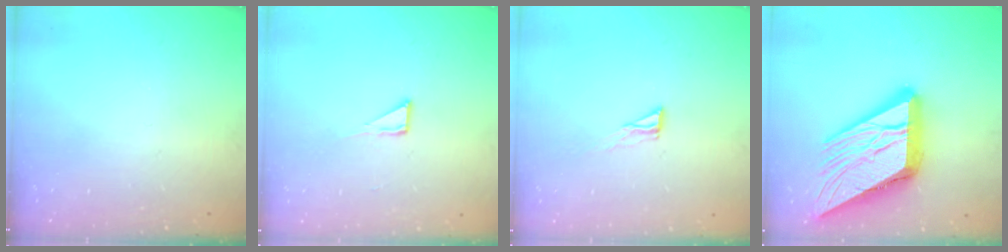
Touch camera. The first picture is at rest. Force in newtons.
{"total": 3.4, "press": 3.4, "slide": 0.3}
{"total": 4.3, "press": 4.2, "slide": 0.3}
{"total": 24.2, "press": 24.1, "slide": 2.8}